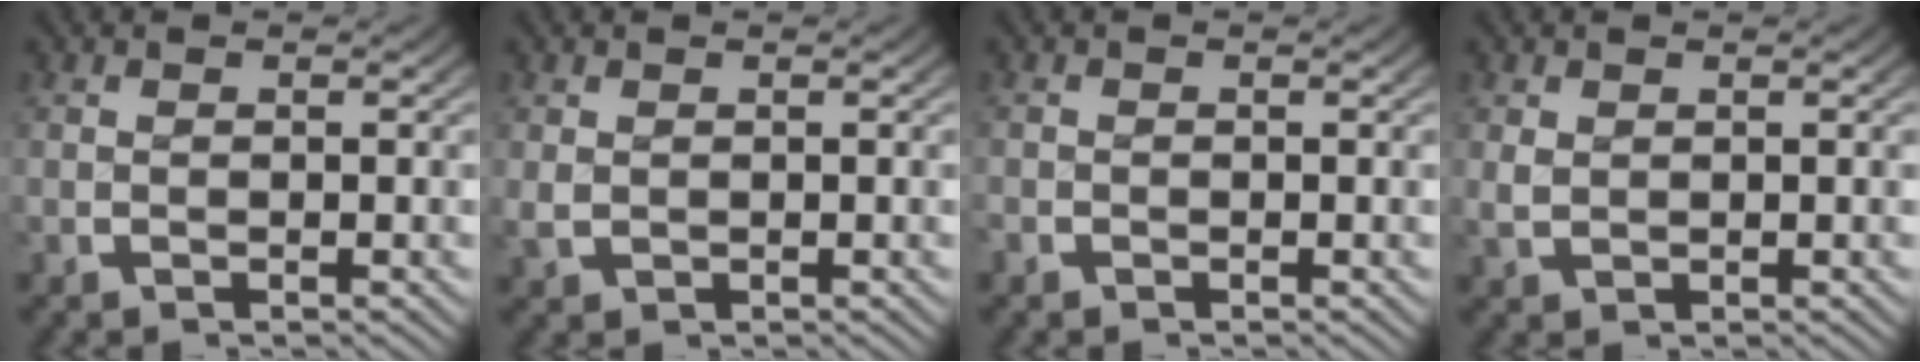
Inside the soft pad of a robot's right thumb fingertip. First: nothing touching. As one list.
[{"total": 0.6, "force": [0.1, 0.6, 0.1], "torque": [-0.007, -0.005, 0.007]}, {"total": 1.0, "force": [-0.7, 0.4, -0.6], "torque": [0.007, -0.012, -0.011]}, {"total": 0.5, "force": [0.3, 0.4, 0.0], "torque": [-0.001, -0.003, 0.013]}]